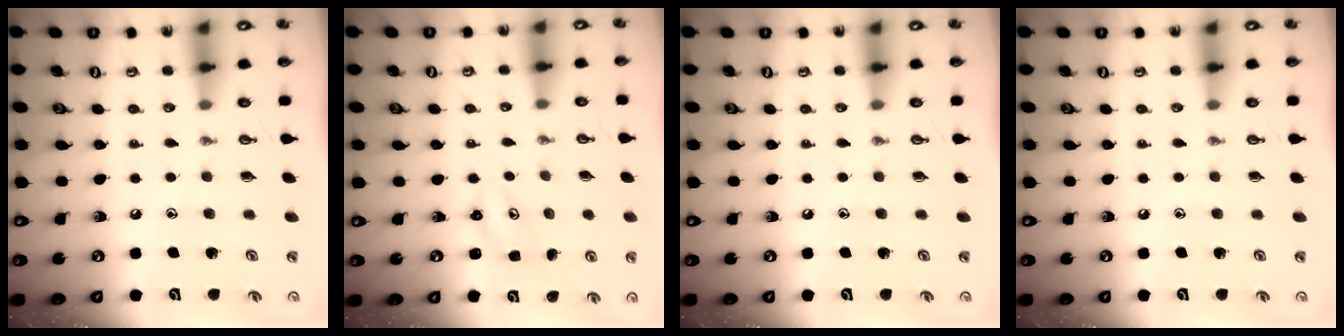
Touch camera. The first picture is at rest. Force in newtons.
{"total": 2.8, "press": 2.8, "slide": 0.3}
{"total": 0.0}
{"total": 0.0}